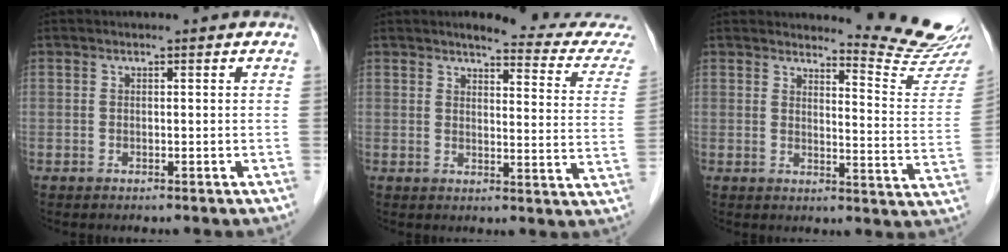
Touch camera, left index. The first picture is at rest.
{"total": 13.3, "force": [12.7, 0.6, 3.7], "torque": [-0.028, -0.062, 0.123]}
{"total": 11.0, "force": [10.9, -1.7, 0.9], "torque": [-0.013, -0.108, 0.124]}